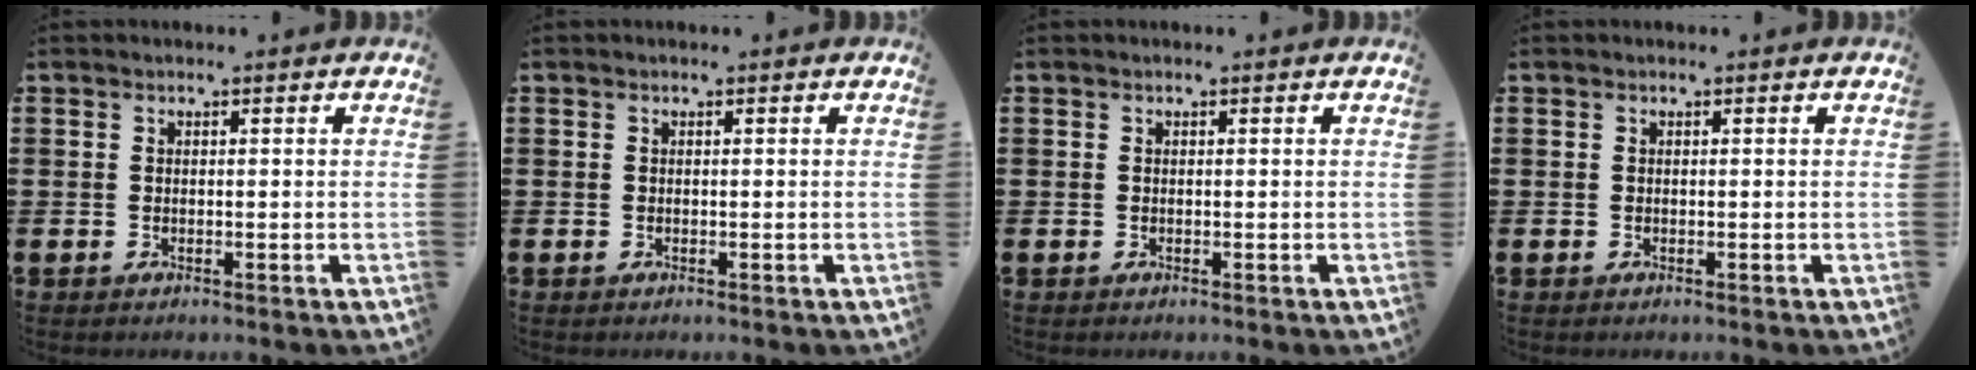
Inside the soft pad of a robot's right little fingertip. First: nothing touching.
{"total": 0.0}
{"total": 0.0}
{"total": 0.0}